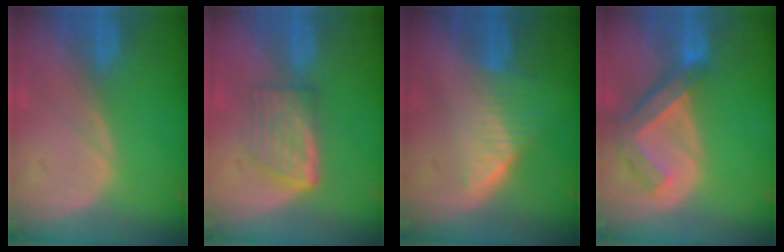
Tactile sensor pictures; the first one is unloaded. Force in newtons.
{"total": 5.8, "press": 5.2, "slide": 2.5}
{"total": 6.5, "press": 5.7, "slide": 3.2}
{"total": 7.2, "press": 6.3, "slide": 3.5}